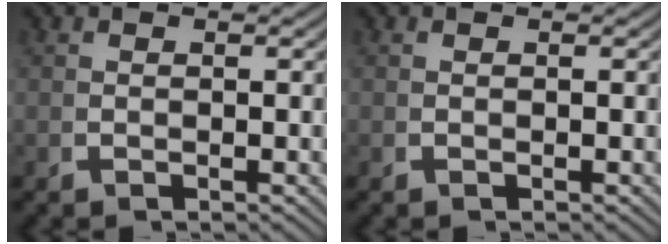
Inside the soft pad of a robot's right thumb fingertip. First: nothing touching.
{"total": 0.0}